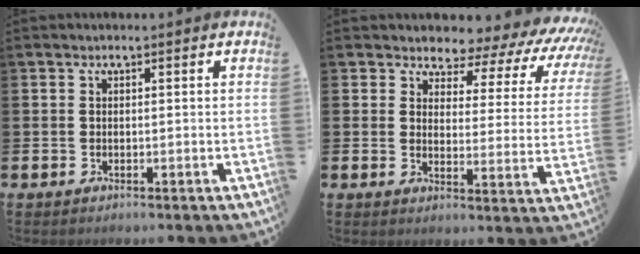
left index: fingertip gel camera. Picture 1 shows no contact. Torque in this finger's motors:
{"motor_torque": [1.17, -0.97, 0.61, 0.05]}